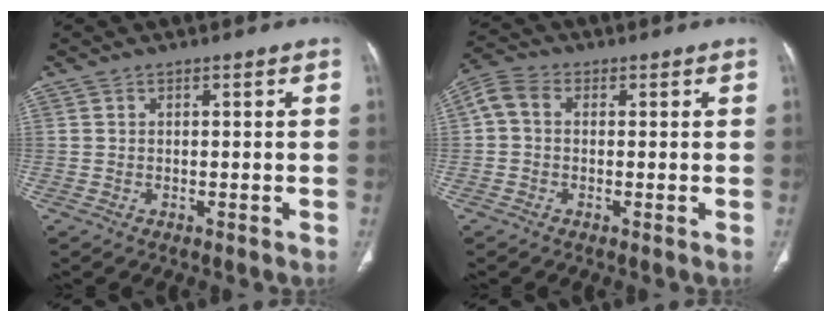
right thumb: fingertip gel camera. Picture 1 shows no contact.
{"total": 4.7, "force": [0.4, 3.4, 3.2], "torque": [-0.067, 0.013, -0.004]}